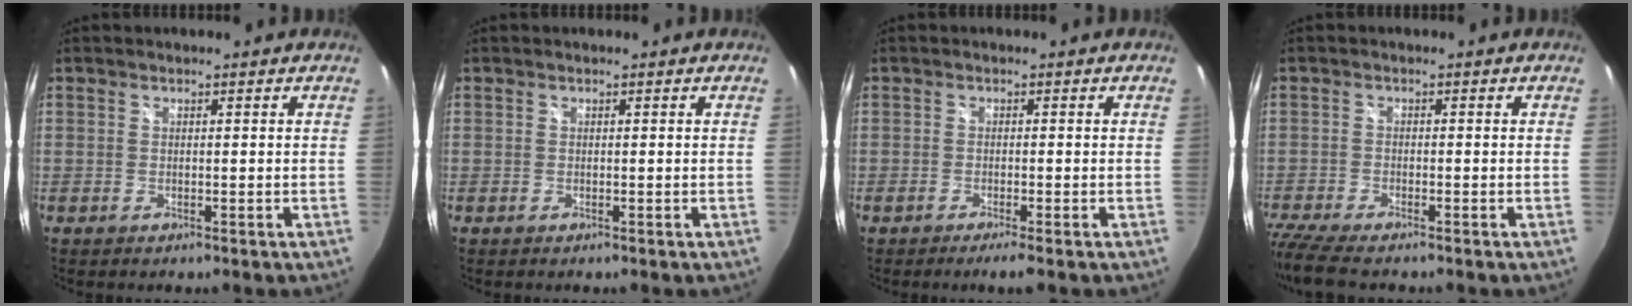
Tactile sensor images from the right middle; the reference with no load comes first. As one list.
[{"total": 0.0}, {"total": 2.3, "force": [-1.7, -0.5, 1.4], "torque": [-0.028, -0.010, -0.031]}, {"total": 7.0, "force": [-5.9, 0.9, 3.7], "torque": [-0.102, -0.031, -0.109]}]